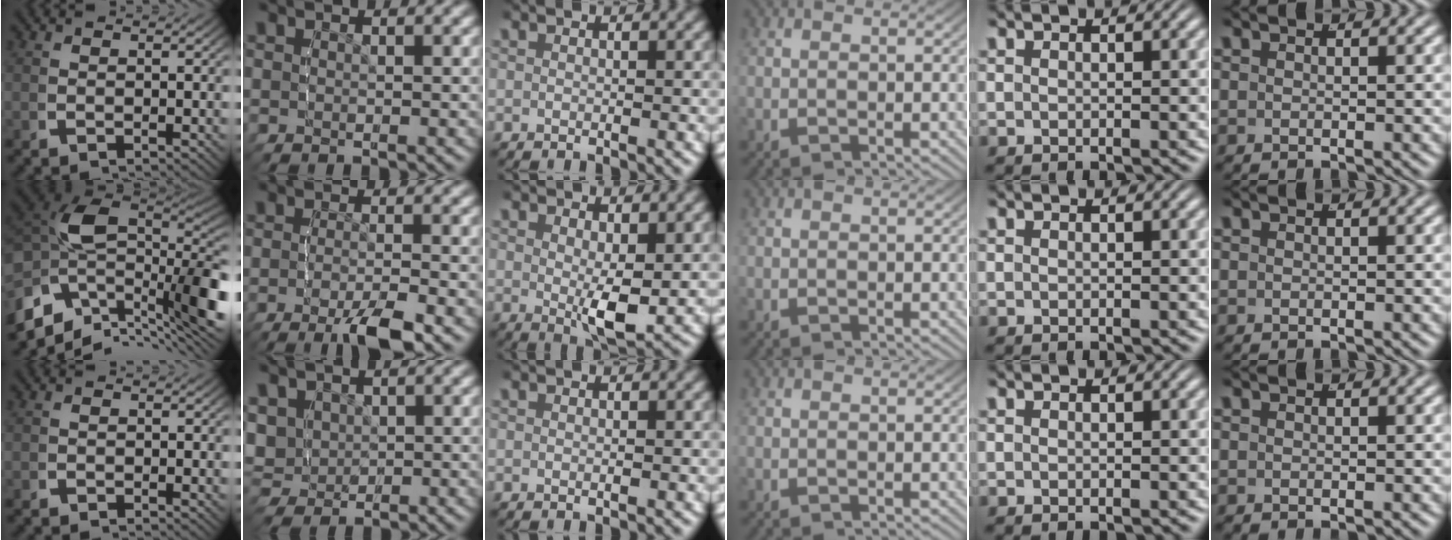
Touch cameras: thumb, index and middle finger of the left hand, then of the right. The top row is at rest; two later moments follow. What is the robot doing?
{"motion": "lift_and_place", "object": "stress ball aka squeeze ball"}